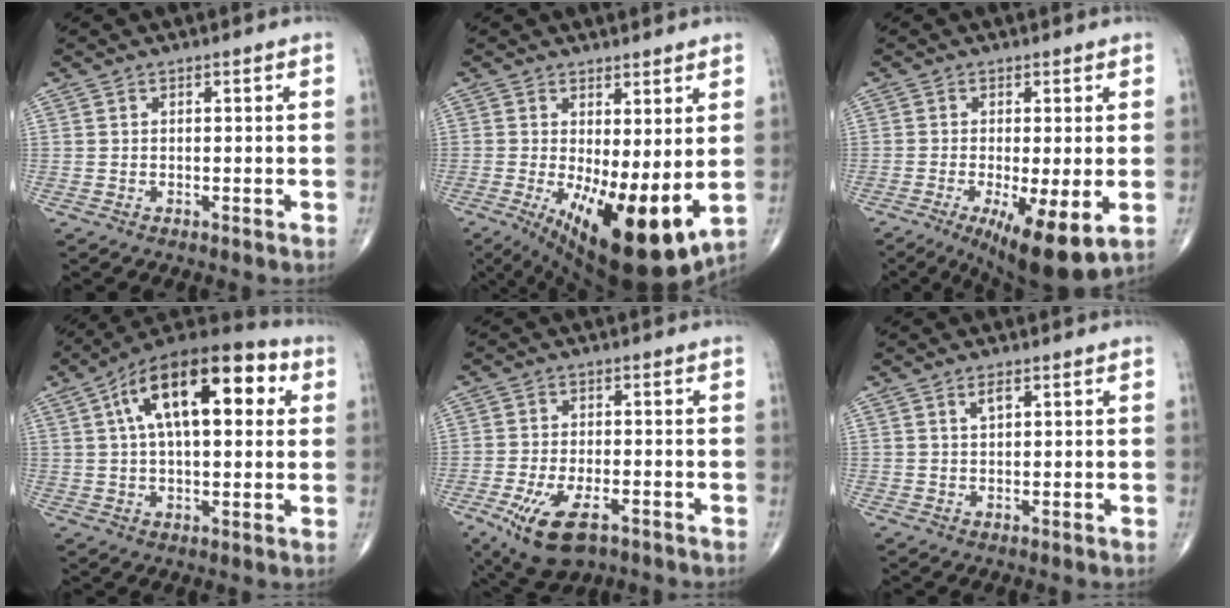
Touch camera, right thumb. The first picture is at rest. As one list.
[{"total": 15.2, "force": [-1.6, 5.4, 14.2], "torque": [-0.230, -0.035, -0.004]}, {"total": 11.1, "force": [-3.6, 2.9, 10.1], "torque": [-0.167, -0.023, -0.050]}, {"total": 20.6, "force": [6.1, 9.5, 17.3], "torque": [-0.261, 0.025, 0.089]}, {"total": 10.8, "force": [-5.4, 5.0, 7.9], "torque": [-0.151, 0.005, -0.085]}, {"total": 1.8, "force": [0.9, 0.8, 1.4], "torque": [-0.025, -0.003, 0.016]}]